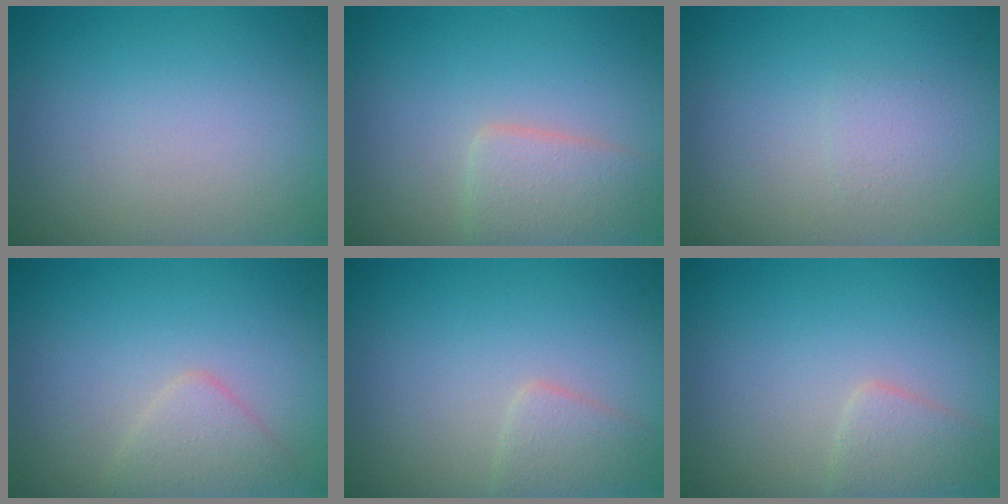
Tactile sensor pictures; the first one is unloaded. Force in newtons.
{"total": 2.9, "press": 2.9, "slide": 0.1}
{"total": 1.0, "press": 1.0, "slide": 0.1}
{"total": 2.1, "press": 2.1, "slide": 0.2}
{"total": 1.9, "press": 1.9, "slide": 0.0}
{"total": 1.9, "press": 1.9, "slide": 0.0}